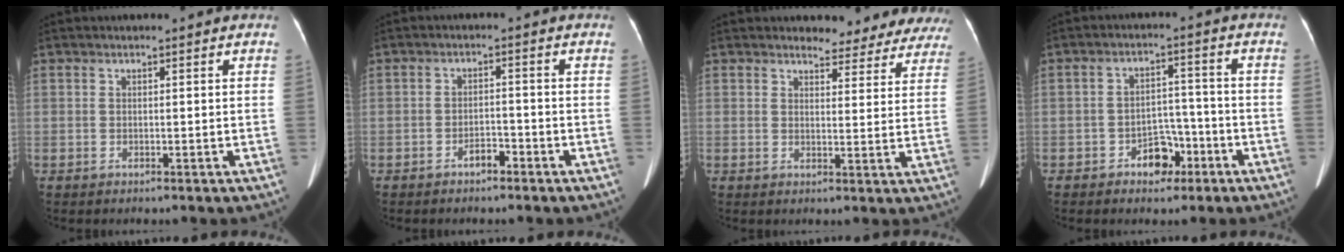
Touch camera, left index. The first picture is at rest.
{"total": 2.3, "force": [-1.7, 1.1, 1.0], "torque": [-0.014, 0.005, -0.028]}
{"total": 11.3, "force": [10.7, 3.5, 0.8], "torque": [0.028, -0.024, 0.094]}
{"total": 4.9, "force": [-2.9, 3.1, 2.5], "torque": [-0.036, 0.018, -0.045]}